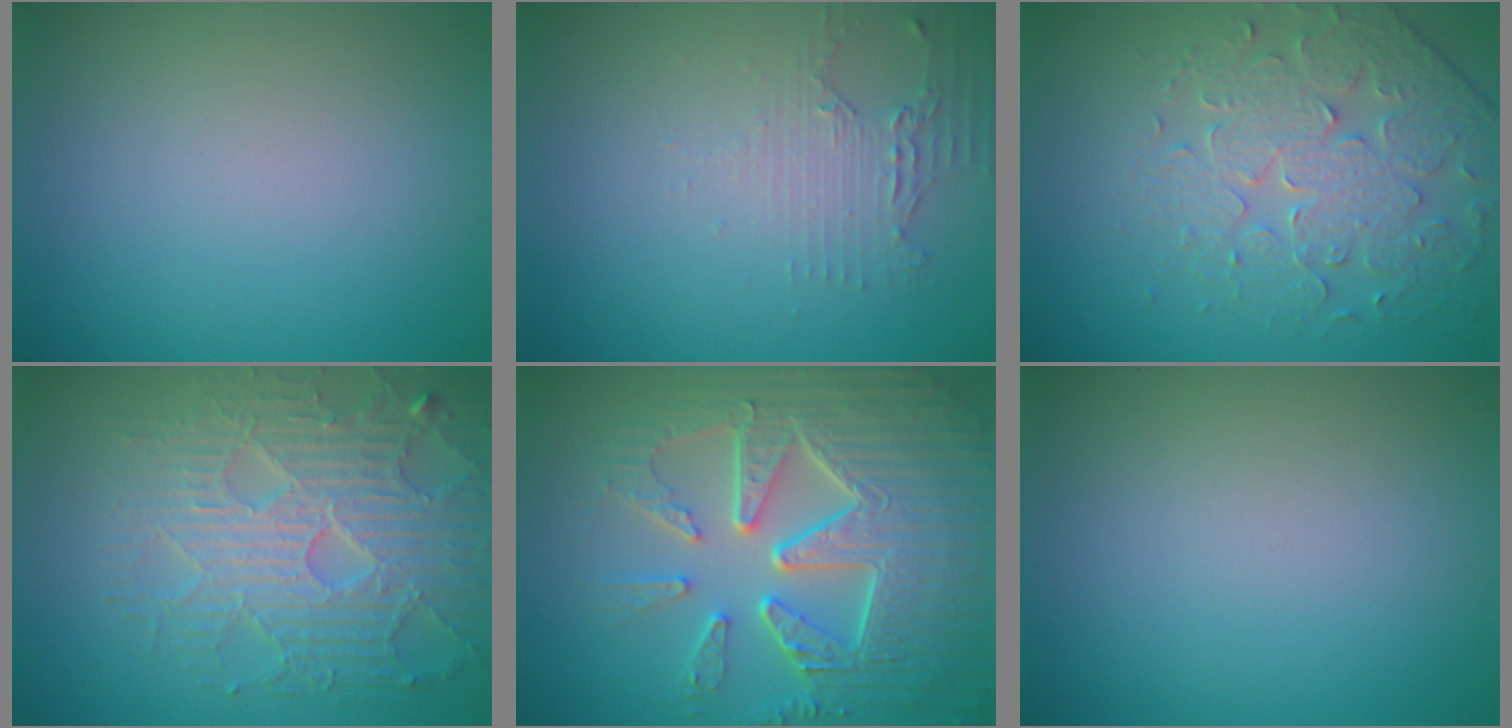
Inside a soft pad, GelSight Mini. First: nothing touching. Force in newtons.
{"total": 2.0, "press": 1.6, "slide": 1.1}
{"total": 4.5, "press": 4.5, "slide": 0.4}
{"total": 6.6, "press": 5.5, "slide": 3.6}
{"total": 10.1, "press": 6.8, "slide": 7.5}
{"total": 0.0}